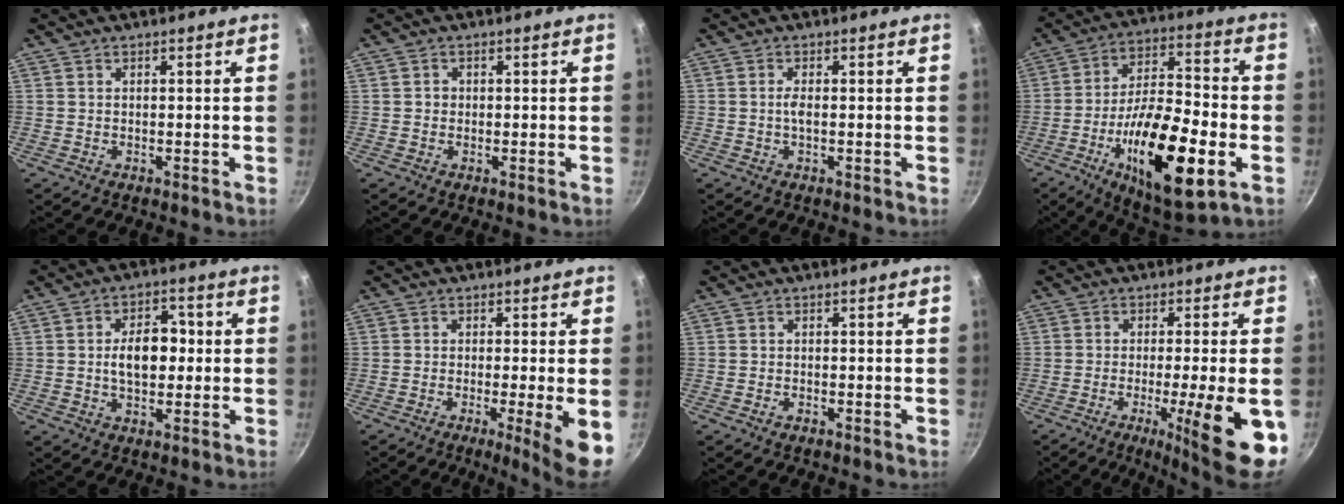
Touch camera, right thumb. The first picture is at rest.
{"total": 1.1, "force": [-0.1, 1.0, 0.3], "torque": [-0.001, 0.002, -0.003]}
{"total": 1.6, "force": [-0.2, 0.5, 1.5], "torque": [-0.035, 0.003, -0.007]}
{"total": 23.6, "force": [-7.8, 8.5, 20.6], "torque": [-0.334, 0.031, -0.125]}
{"total": 7.4, "force": [0.2, 4.4, 6.0], "torque": [-0.067, 0.014, -0.002]}
{"total": 7.6, "force": [-2.0, 0.3, 7.3], "torque": [-0.106, -0.004, -0.028]}
{"total": 1.1, "force": [-0.7, 0.6, 0.7], "torque": [-0.017, 0.003, -0.016]}
{"total": 14.4, "force": [-4.4, 2.1, 13.6], "torque": [-0.184, 0.003, -0.058]}